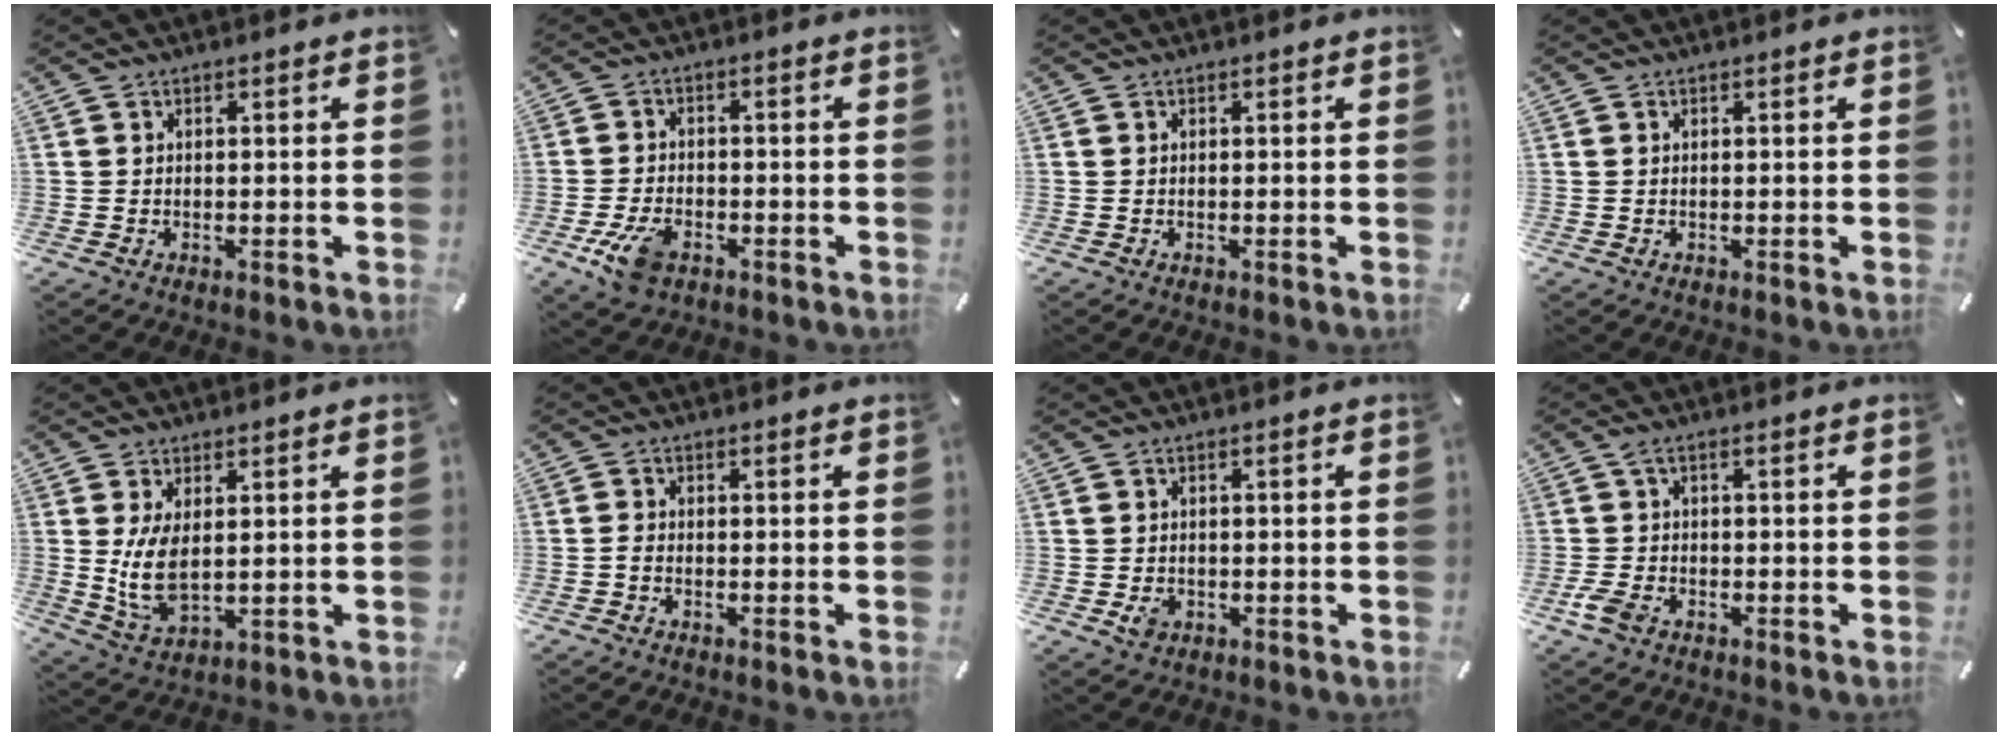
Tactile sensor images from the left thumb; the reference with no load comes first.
{"total": 7.5, "force": [-3.8, 4.3, 4.8], "torque": [-0.111, 0.008, -0.071]}
{"total": 0.0}
{"total": 0.0}
{"total": 7.9, "force": [1.4, 4.2, 6.6], "torque": [-0.156, -0.016, 0.022]}
{"total": 1.1, "force": [-0.7, 0.6, 0.7], "torque": [-0.015, 0.000, -0.013]}
{"total": 2.7, "force": [-0.9, 2.2, 1.3], "torque": [-0.023, -0.003, -0.017]}
{"total": 3.9, "force": [-1.5, 2.0, 3.0], "torque": [-0.075, 0.004, -0.031]}